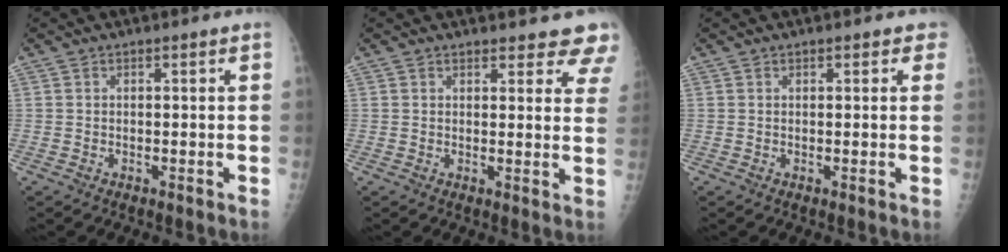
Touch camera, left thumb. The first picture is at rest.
{"total": 8.2, "force": [7.6, 2.6, 1.6], "torque": [0.030, -0.034, 0.061]}
{"total": 1.7, "force": [1.1, 1.0, 0.8], "torque": [0.014, 0.000, 0.006]}